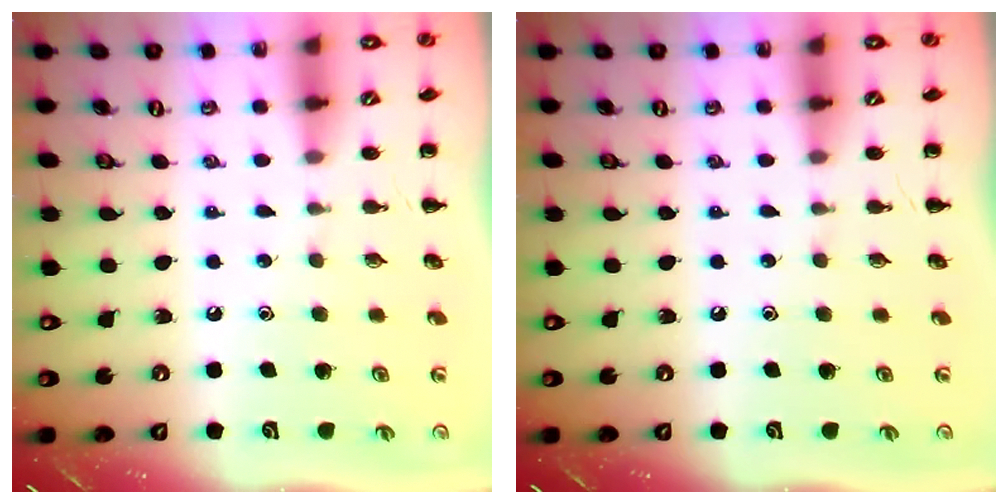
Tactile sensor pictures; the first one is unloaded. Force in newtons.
{"total": 0.0}